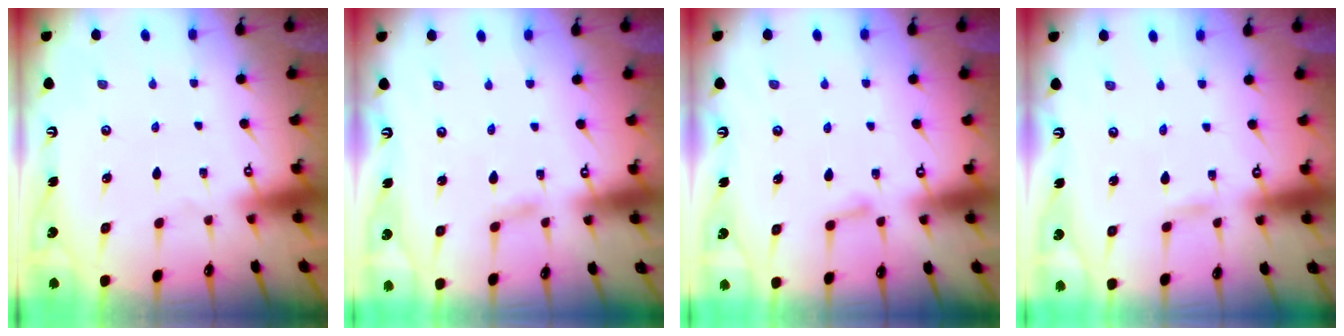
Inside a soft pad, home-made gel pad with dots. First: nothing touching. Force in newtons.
{"total": 3.0, "press": 3.0, "slide": 0.3}
{"total": 4.3, "press": 4.3, "slide": 0.5}
{"total": 1.8, "press": 1.8, "slide": 0.2}